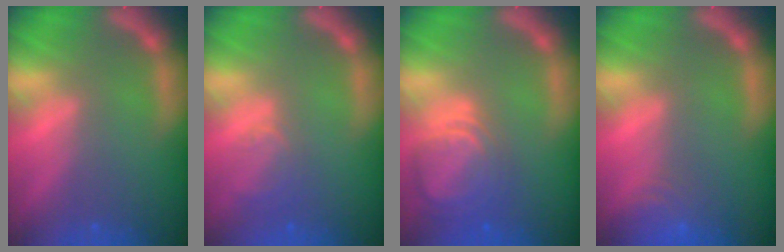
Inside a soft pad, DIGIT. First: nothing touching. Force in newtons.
{"total": 2.5}
{"total": 6.5}
{"total": 3.5}